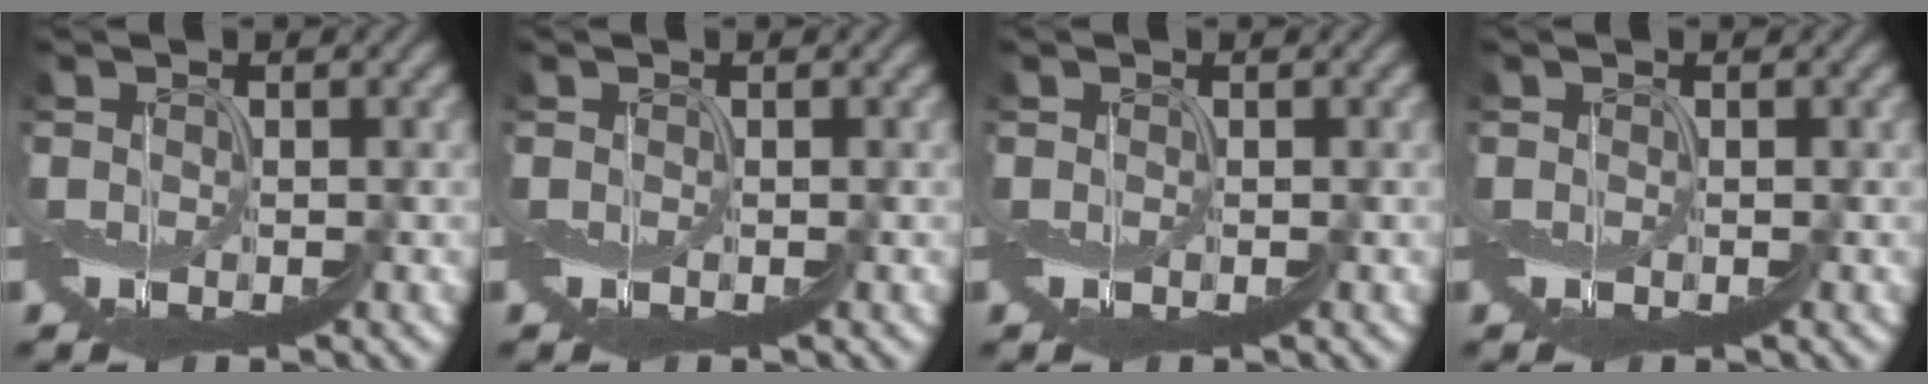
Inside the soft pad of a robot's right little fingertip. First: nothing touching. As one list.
[{"total": 0.0}, {"total": 0.0}, {"total": 0.0}]